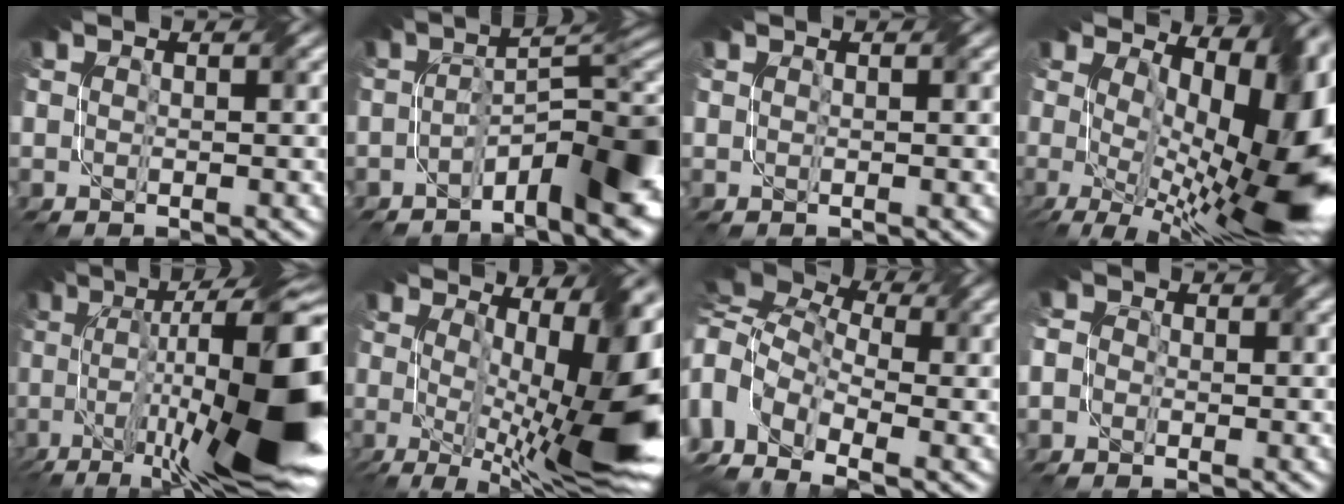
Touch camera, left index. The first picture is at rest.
{"total": 10.0, "force": [-4.2, 3.2, 8.5], "torque": [-0.113, 0.006, -0.070]}
{"total": 0.0}
{"total": 15.3, "force": [1.3, 7.0, 13.6], "torque": [-0.154, -0.012, 0.042]}
{"total": 17.9, "force": [-2.5, 5.5, 16.9], "torque": [-0.256, 0.007, -0.045]}
{"total": 15.7, "force": [0.4, 4.8, 14.9], "torque": [-0.186, -0.004, 0.019]}
{"total": 10.1, "force": [-0.1, 6.6, 7.6], "torque": [-0.175, 0.003, -0.011]}
{"total": 1.8, "force": [-0.2, 1.6, 0.7], "torque": [-0.011, 0.004, -0.012]}